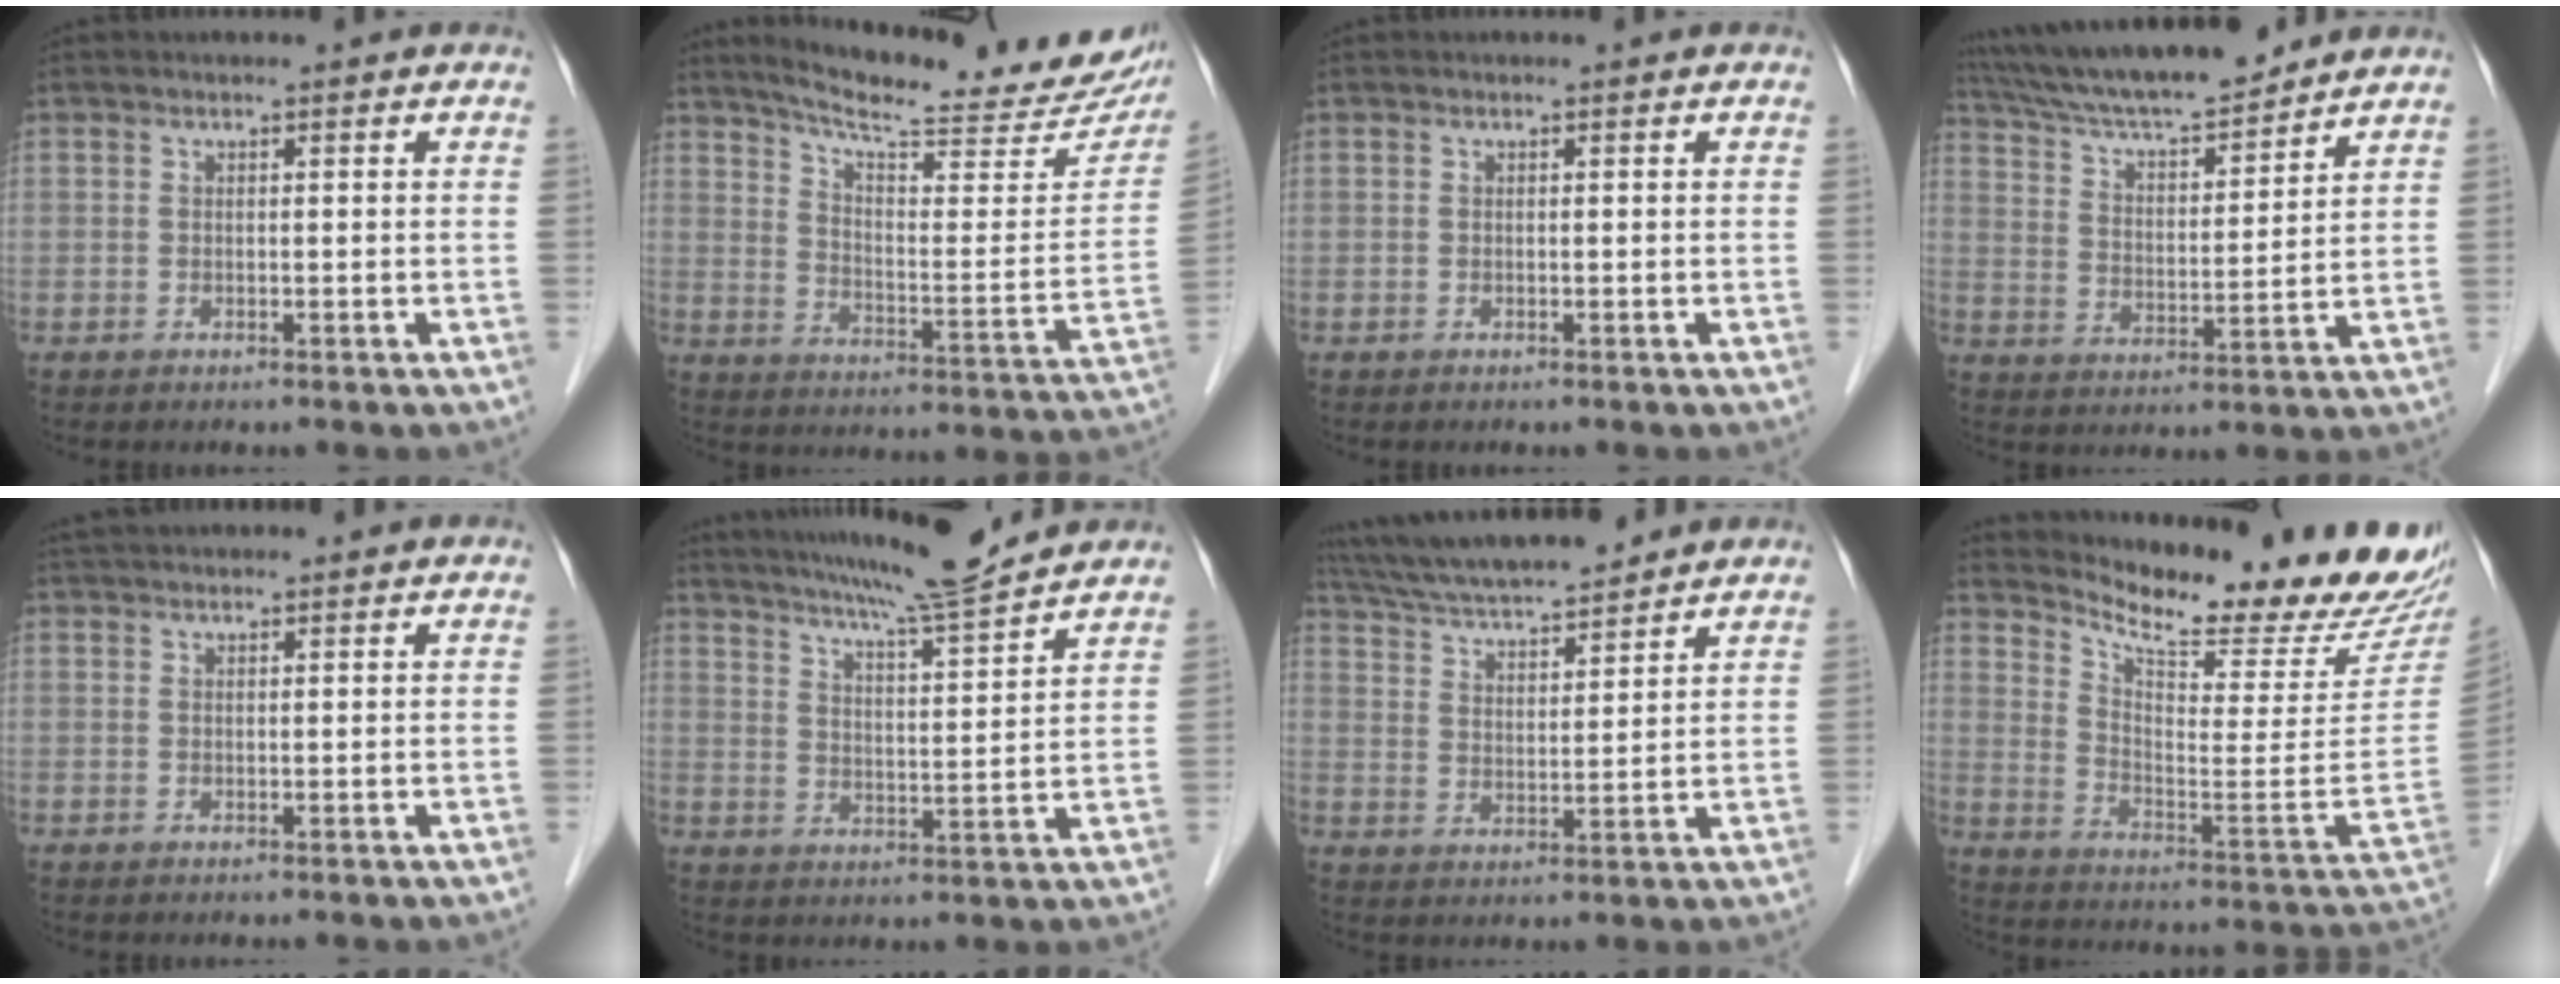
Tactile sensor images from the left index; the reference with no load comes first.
{"total": 23.9, "force": [21.2, 3.1, 10.7], "torque": [-0.158, -0.051, 0.274]}
{"total": 0.0}
{"total": 16.8, "force": [15.2, 2.1, 7.0], "torque": [-0.127, 0.018, 0.258]}
{"total": 4.4, "force": [4.1, 0.5, 1.6], "torque": [-0.021, 0.040, 0.065]}
{"total": 12.9, "force": [11.8, -0.9, 5.3], "torque": [-0.094, -0.002, 0.179]}
{"total": 14.2, "force": [13.0, 1.4, 5.7], "torque": [-0.108, 0.021, 0.223]}
{"total": 23.0, "force": [21.4, 2.1, 8.2], "torque": [-0.139, -0.099, 0.288]}